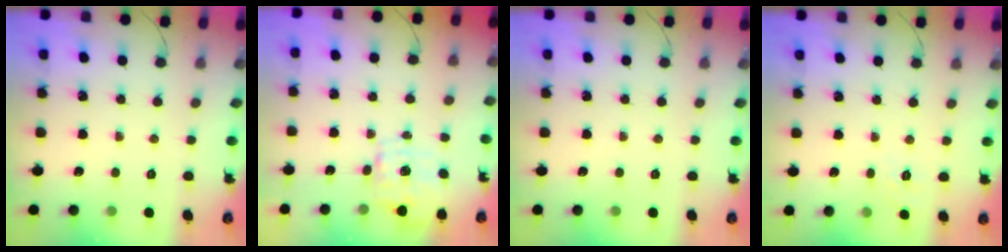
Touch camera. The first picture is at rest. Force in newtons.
{"total": 1.5, "press": 1.5, "slide": 0.5}
{"total": 0.0}
{"total": 2.2, "press": 1.6, "slide": 1.6}